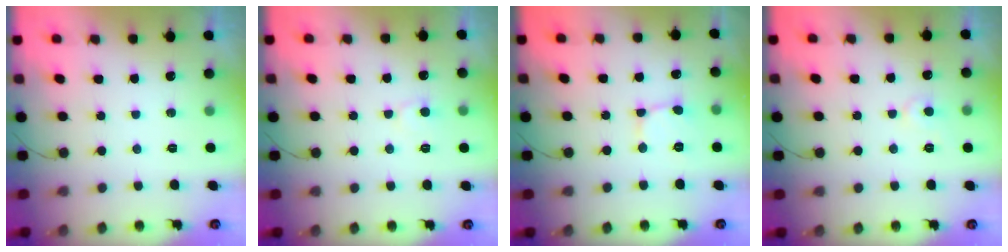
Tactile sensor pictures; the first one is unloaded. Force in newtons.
{"total": 5.8, "press": 5.8, "slide": 0.3}
{"total": 2.1, "press": 2.1, "slide": 0.2}
{"total": 4.8, "press": 4.7, "slide": 0.5}